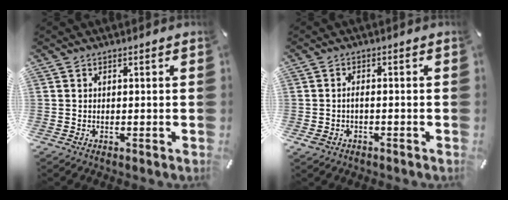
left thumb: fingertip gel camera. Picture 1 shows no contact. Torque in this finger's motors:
{"motor_torque": [0.28, 0.05, 0.07, 0.07, 0.05]}